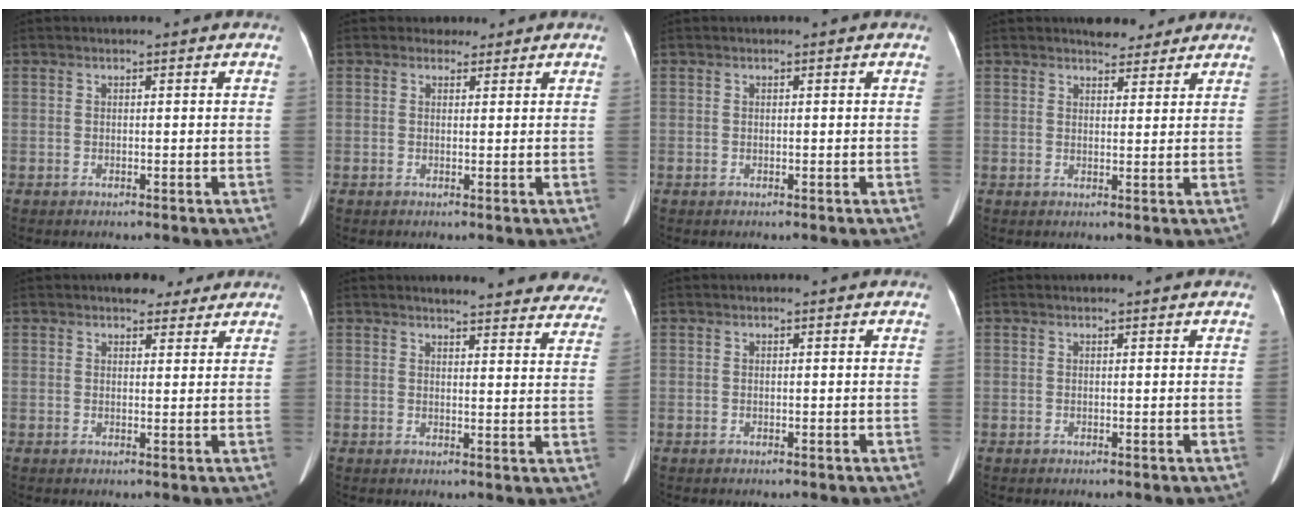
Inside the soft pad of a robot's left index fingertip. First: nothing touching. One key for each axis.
{"total": 1.5, "fx": 1.1, "fy": 0.9, "fz": -0.2, "tx": 0.006, "ty": 0.004, "tz": 0.011}
{"total": 0.0}
{"total": 4.2, "fx": 3.7, "fy": 1.6, "fz": 1.2, "tx": -0.013, "ty": 0.006, "tz": 0.054}
{"total": 4.4, "fx": 3.6, "fy": 2.1, "fz": 1.5, "tx": -0.014, "ty": 0.010, "tz": 0.052}
{"total": 19.4, "fx": 18.1, "fy": 3.6, "fz": 6.0, "tx": -0.056, "ty": -0.047, "tz": 0.193}
{"total": 0.0}
{"total": 1.2, "fx": 1.1, "fy": 0.2, "fz": 0.4, "tx": -0.010, "ty": 0.020, "tz": 0.010}